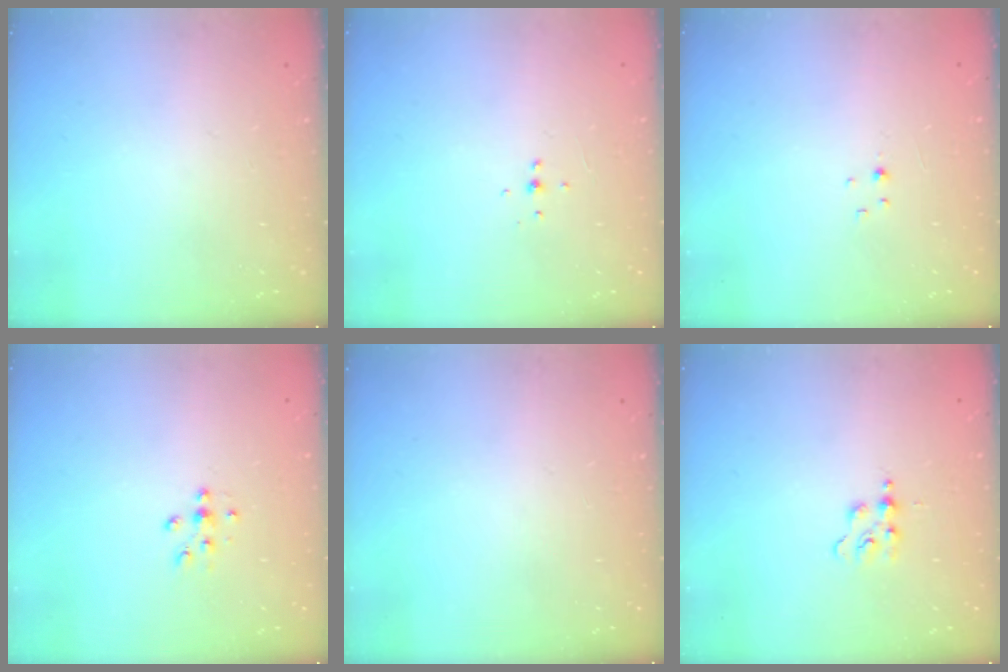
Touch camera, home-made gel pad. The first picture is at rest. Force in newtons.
{"total": 4.1, "press": 4.0, "slide": 0.6}
{"total": 1.1, "press": 1.1, "slide": 0.2}
{"total": 5.8, "press": 5.6, "slide": 1.5}
{"total": 0.0}
{"total": 3.3, "press": 3.2, "slide": 0.3}